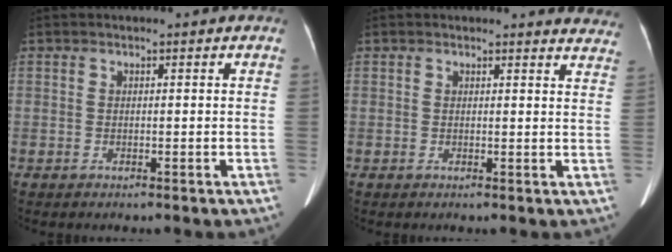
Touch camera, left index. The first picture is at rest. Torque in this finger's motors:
{"motor_torque": [0.01, -0.44, -0.11, -0.02]}